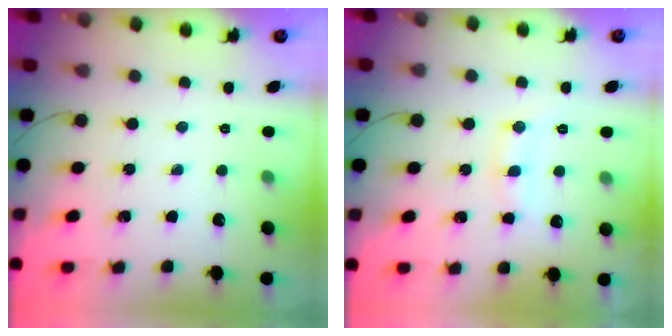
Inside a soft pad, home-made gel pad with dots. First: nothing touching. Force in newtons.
{"total": 10.1, "press": 10.0, "slide": 1.0}